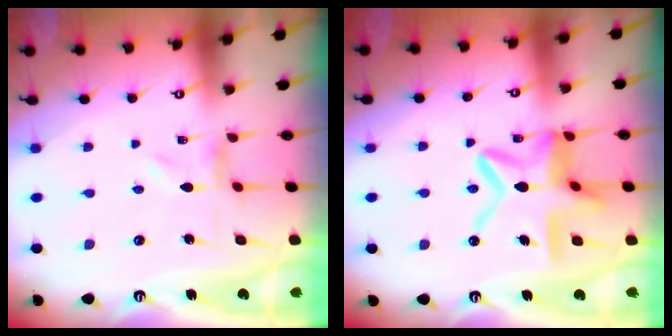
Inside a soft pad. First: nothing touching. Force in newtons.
{"total": 15.5, "press": 15.5, "slide": 1.5}